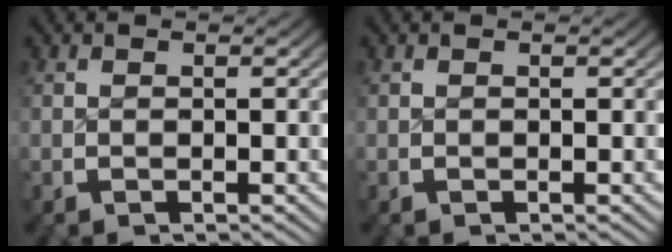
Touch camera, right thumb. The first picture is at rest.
{"total": 0.0}